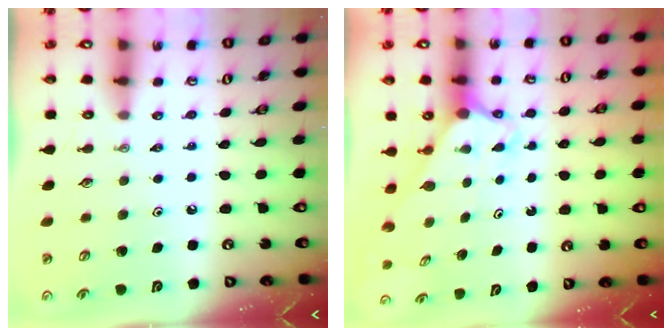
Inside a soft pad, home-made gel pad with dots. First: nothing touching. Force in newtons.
{"total": 2.6, "press": 2.6, "slide": 0.2}